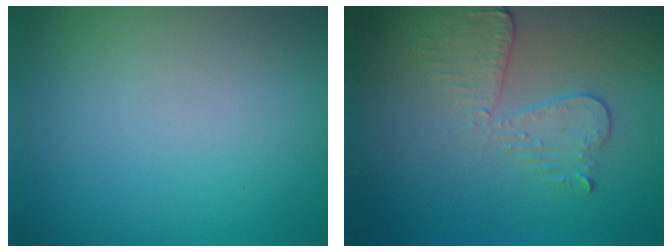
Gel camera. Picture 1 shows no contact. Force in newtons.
{"total": 3.2, "press": 2.9, "slide": 1.3}